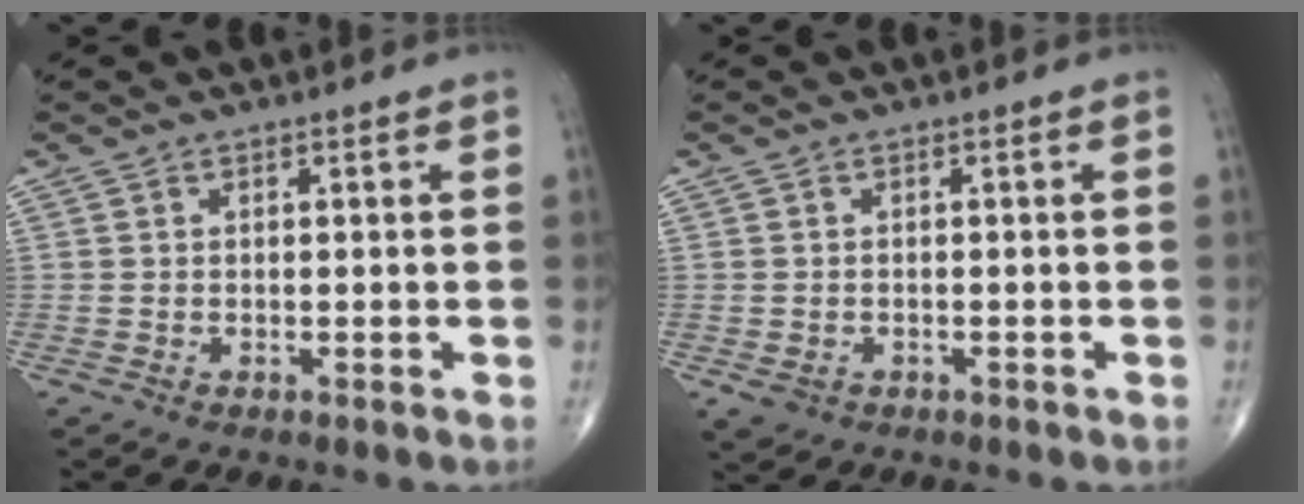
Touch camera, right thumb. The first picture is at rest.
{"total": 2.3, "force": [-0.9, 1.9, 1.0], "torque": [-0.015, 0.002, -0.005]}